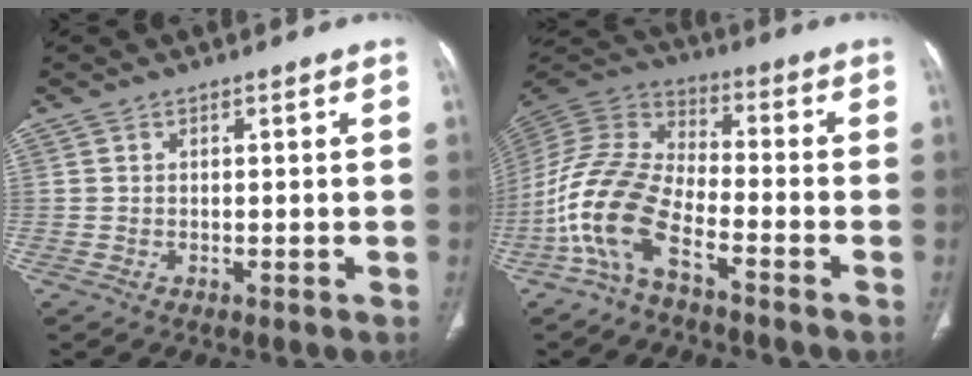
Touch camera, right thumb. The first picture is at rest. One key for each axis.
{"total": 13.8, "fx": -7.2, "fy": 6.1, "fz": 10.1, "tx": -0.223, "ty": 0.058, "tz": -0.150}